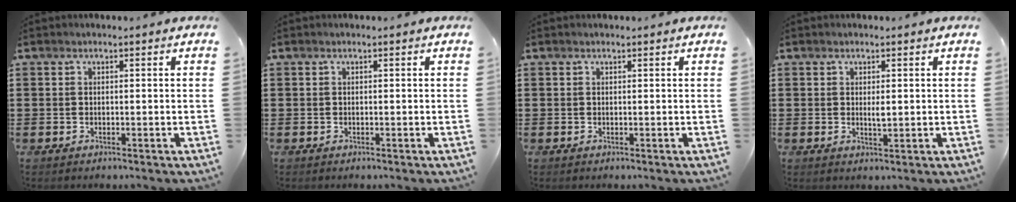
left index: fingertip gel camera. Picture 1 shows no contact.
{"total": 0.0}
{"total": 0.0}
{"total": 1.8, "force": [0.3, 0.5, 1.7], "torque": [-0.034, 0.001, 0.003]}